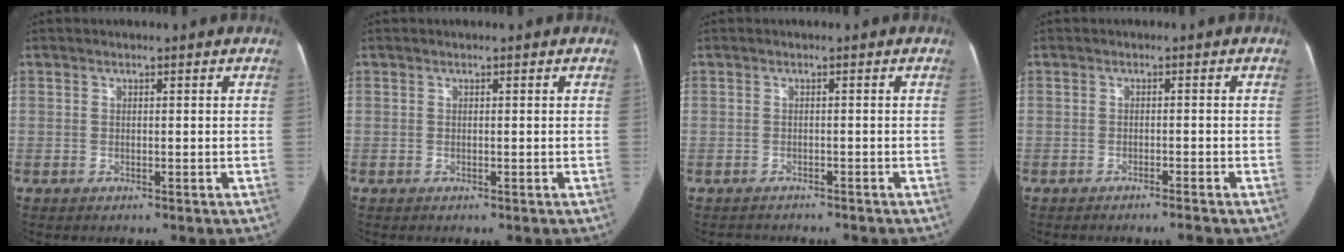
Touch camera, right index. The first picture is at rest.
{"total": 0.0}
{"total": 3.3, "force": [-2.9, 1.6, -0.1], "torque": [0.002, 0.001, -0.041]}
{"total": 1.5, "force": [-1.3, -0.3, 0.5], "torque": [-0.009, 0.002, -0.021]}